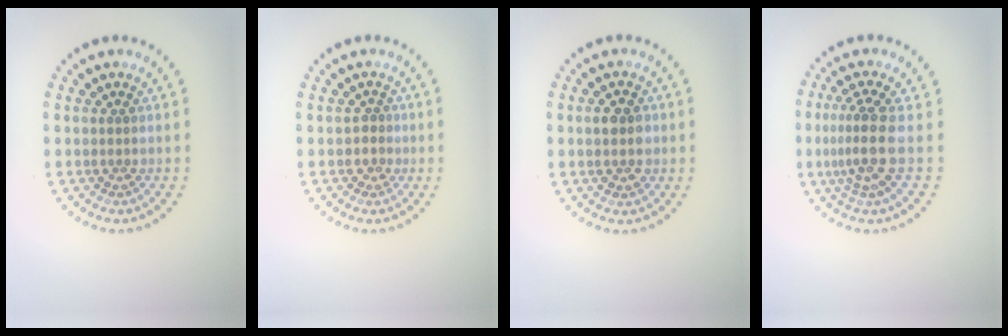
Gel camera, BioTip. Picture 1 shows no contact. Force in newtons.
{"total": 0.8, "press": 0.7, "slide": 0.5}
{"total": 3.1, "press": 3.1, "slide": 0.1}
{"total": 3.4, "press": 2.4, "slide": 2.4}